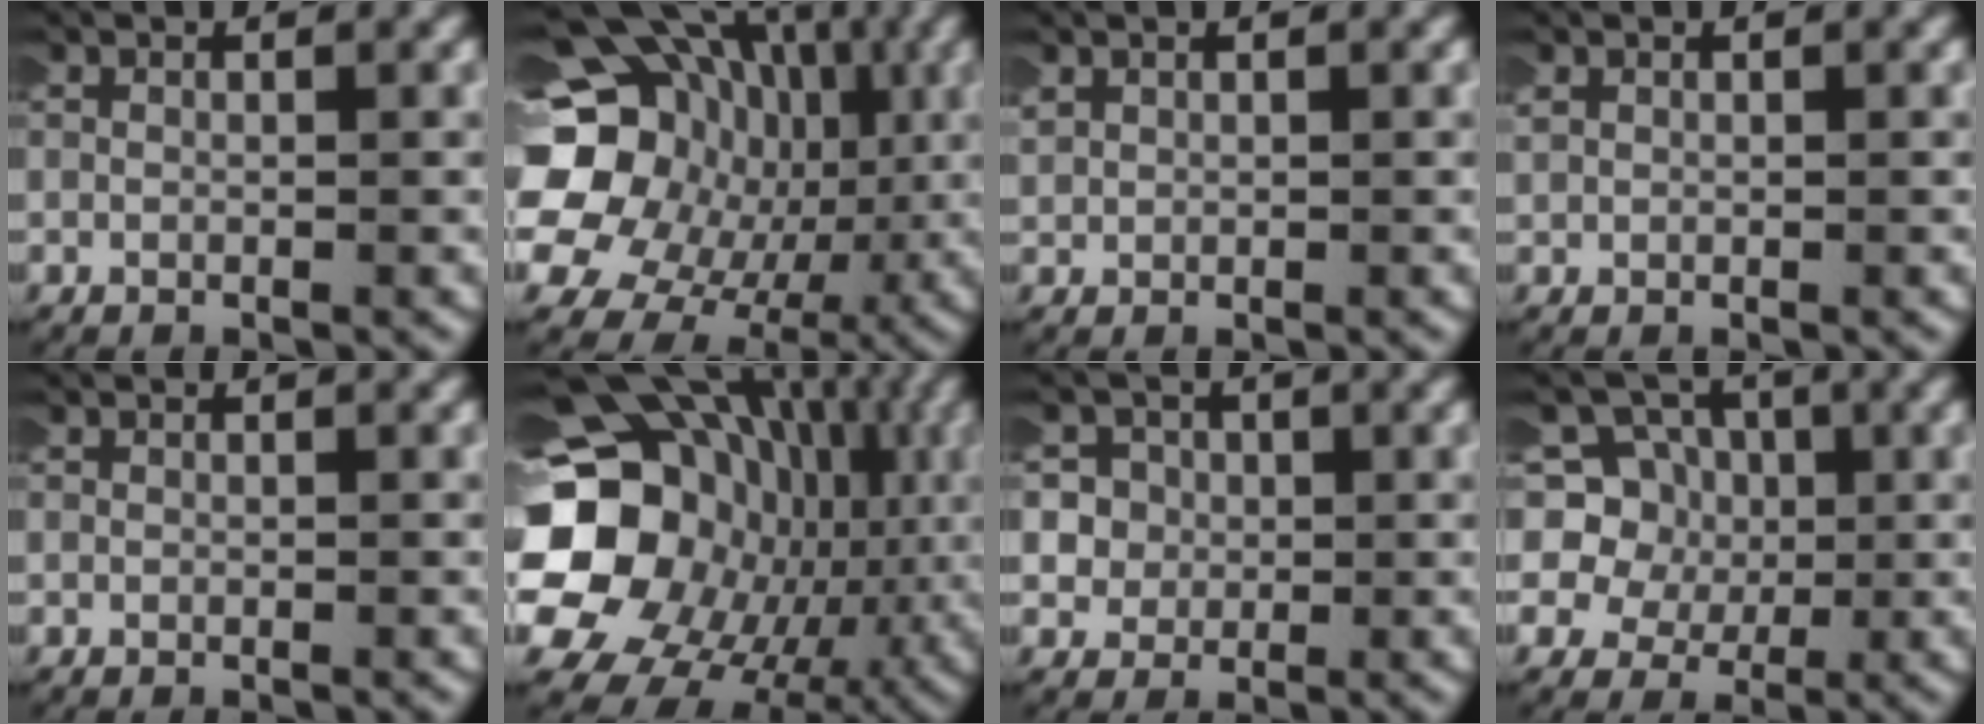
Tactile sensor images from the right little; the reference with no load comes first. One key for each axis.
{"total": 18.2, "fx": 0.4, "fy": 15.5, "fz": 9.5, "tx": -0.212, "ty": -0.037, "tz": 0.004}
{"total": 1.2, "fx": 0.5, "fy": 0.9, "fz": 0.5, "tx": -0.018, "ty": 0.000, "tz": 0.012}
{"total": 0.6, "fx": 0.4, "fy": 0.4, "fz": 0.3, "tx": -0.007, "ty": 0.001, "tz": 0.009}
{"total": 0.0}
{"total": 19.8, "fx": 0.0, "fy": 16.0, "fz": 11.7, "tx": -0.237, "ty": -0.038, "tz": -0.002}
{"total": 6.4, "fx": -1.1, "fy": 6.1, "fz": 1.6, "tx": -0.071, "ty": -0.019, "tz": -0.026}
{"total": 9.5, "fx": -0.4, "fy": 8.9, "fz": 3.5, "tx": -0.122, "ty": -0.034, "tz": -0.008}